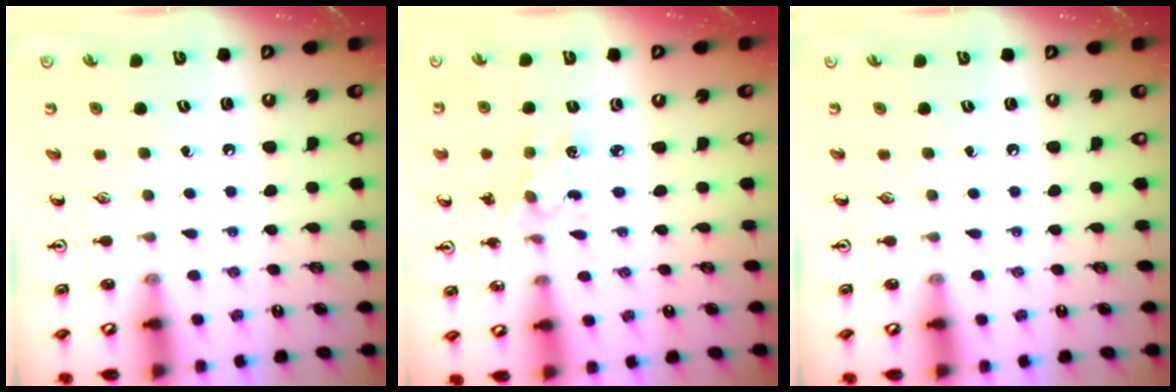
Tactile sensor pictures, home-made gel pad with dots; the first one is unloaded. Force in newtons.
{"total": 2.5, "press": 2.4, "slide": 0.6}
{"total": 0.0}